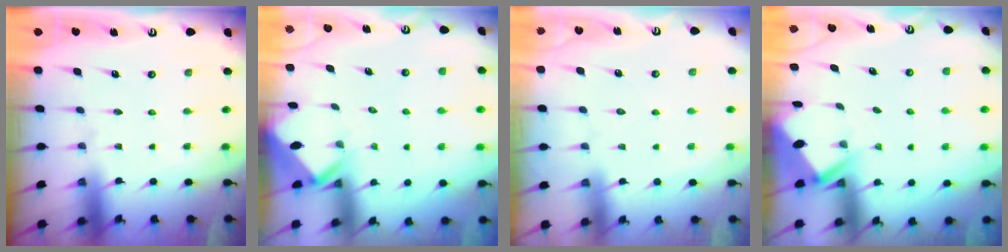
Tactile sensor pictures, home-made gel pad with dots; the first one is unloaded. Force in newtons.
{"total": 2.7, "press": 2.7, "slide": 0.1}
{"total": 2.5, "press": 2.5, "slide": 0.4}
{"total": 2.9, "press": 2.9, "slide": 0.4}